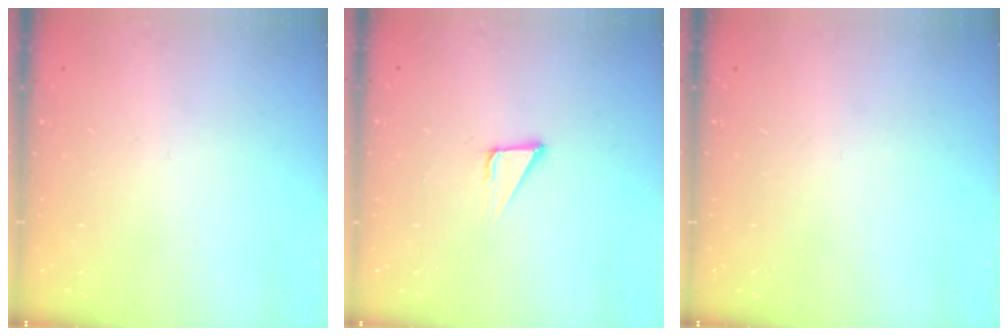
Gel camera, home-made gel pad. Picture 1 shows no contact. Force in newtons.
{"total": 2.1, "press": 2.1, "slide": 0.1}
{"total": 0.0}